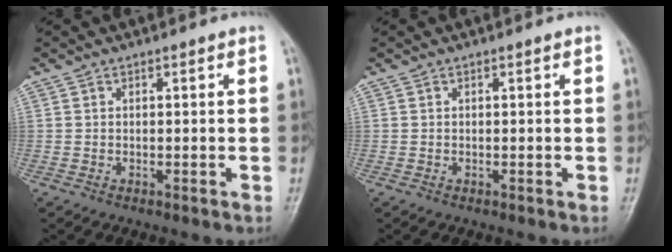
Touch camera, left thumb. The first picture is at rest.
{"total": 0.0}